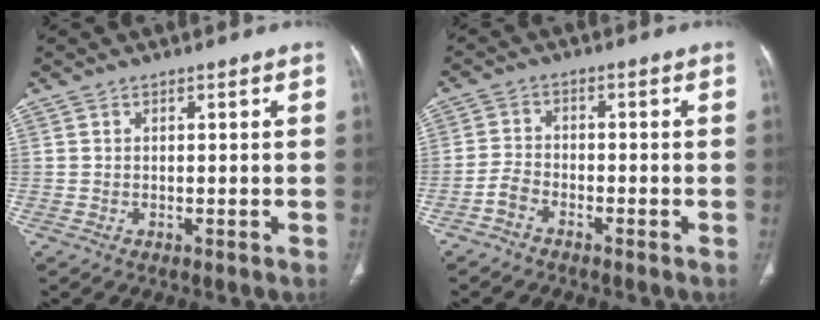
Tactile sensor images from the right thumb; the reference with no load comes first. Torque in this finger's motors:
{"motor_torque": [-0.17, -0.14, -0.26, 0.09, 0.01]}